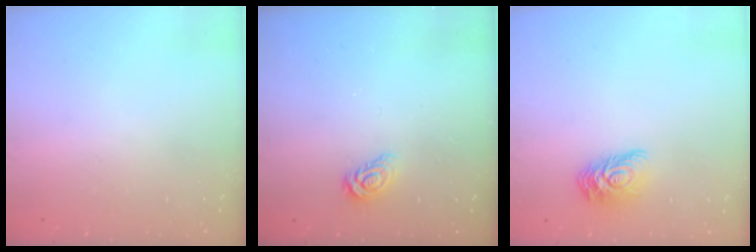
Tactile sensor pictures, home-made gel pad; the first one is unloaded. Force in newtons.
{"total": 5.1, "press": 5.1, "slide": 0.4}
{"total": 10.3, "press": 10.3, "slide": 0.5}